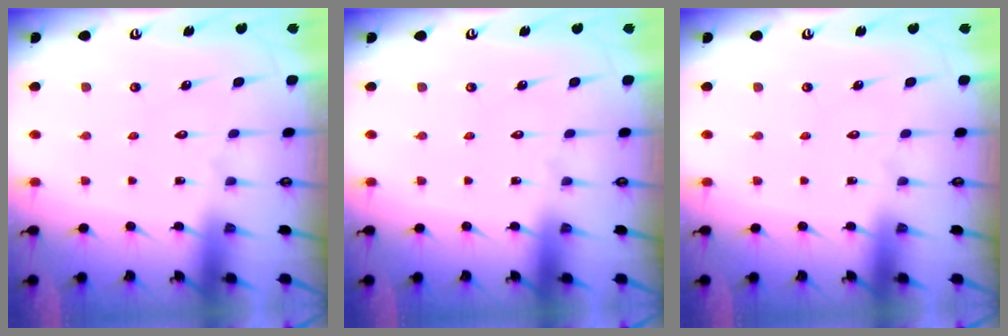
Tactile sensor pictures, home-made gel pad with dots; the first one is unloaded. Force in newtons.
{"total": 0.0}
{"total": 0.0}